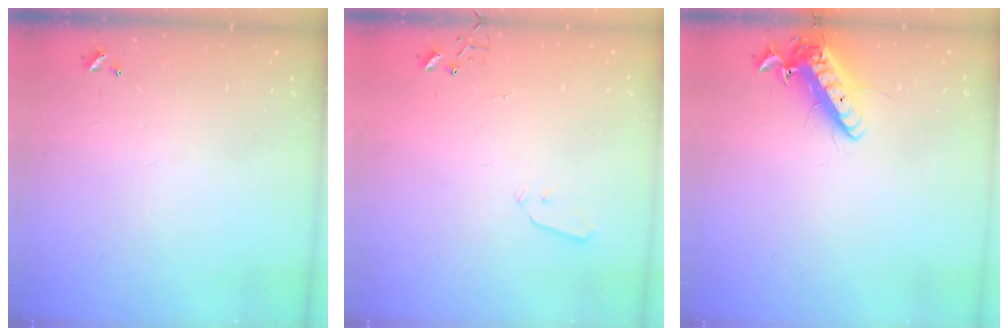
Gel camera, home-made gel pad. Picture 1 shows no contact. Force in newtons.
{"total": 3.6, "press": 3.6, "slide": 0.6}
{"total": 14.0, "press": 13.7, "slide": 2.8}